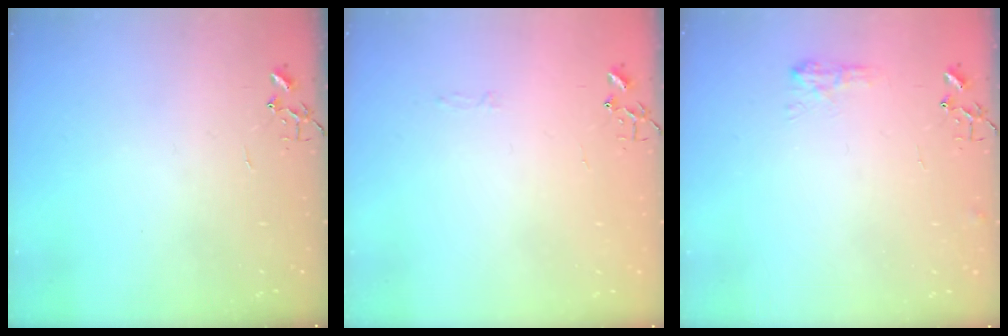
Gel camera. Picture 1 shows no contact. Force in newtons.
{"total": 2.8, "press": 2.8, "slide": 0.4}
{"total": 8.0, "press": 7.9, "slide": 0.7}